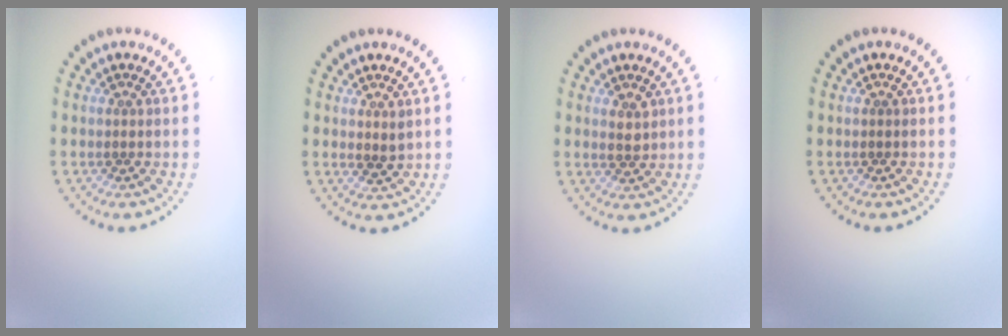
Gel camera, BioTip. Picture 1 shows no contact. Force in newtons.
{"total": 1.2, "press": 1.0, "slide": 0.5}
{"total": 1.5, "press": 1.4, "slide": 0.6}
{"total": 0.0}